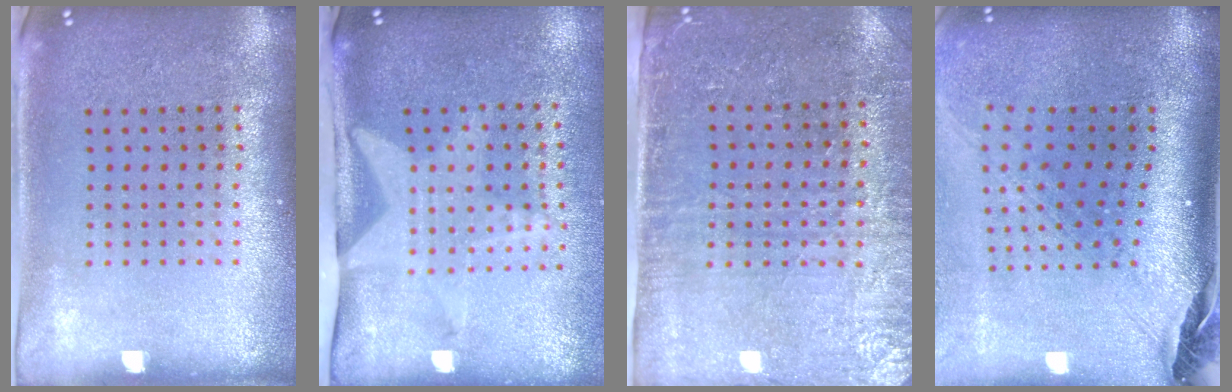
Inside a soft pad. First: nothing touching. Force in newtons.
{"total": 2.0, "press": 1.5, "slide": 1.3}
{"total": 3.0, "press": 2.7, "slide": 1.3}
{"total": 2.7, "press": 2.0, "slide": 1.8}